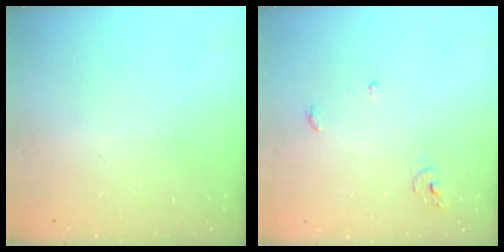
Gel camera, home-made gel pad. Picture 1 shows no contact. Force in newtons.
{"total": 3.9, "press": 3.9, "slide": 0.2}